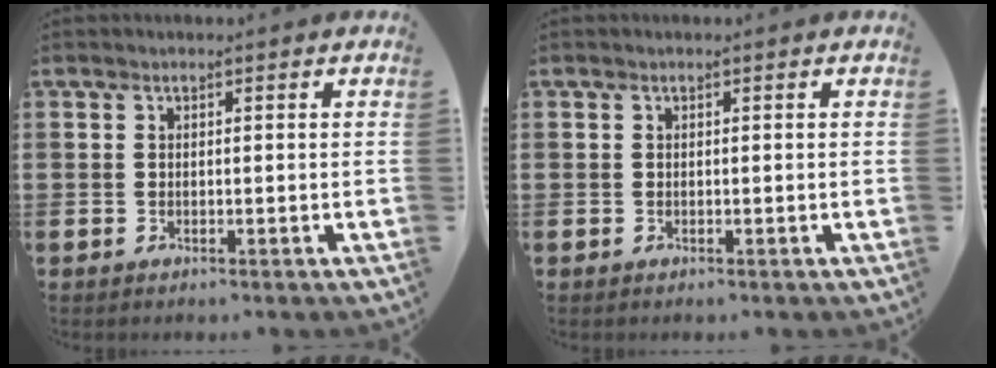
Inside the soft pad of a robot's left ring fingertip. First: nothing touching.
{"total": 0.0}